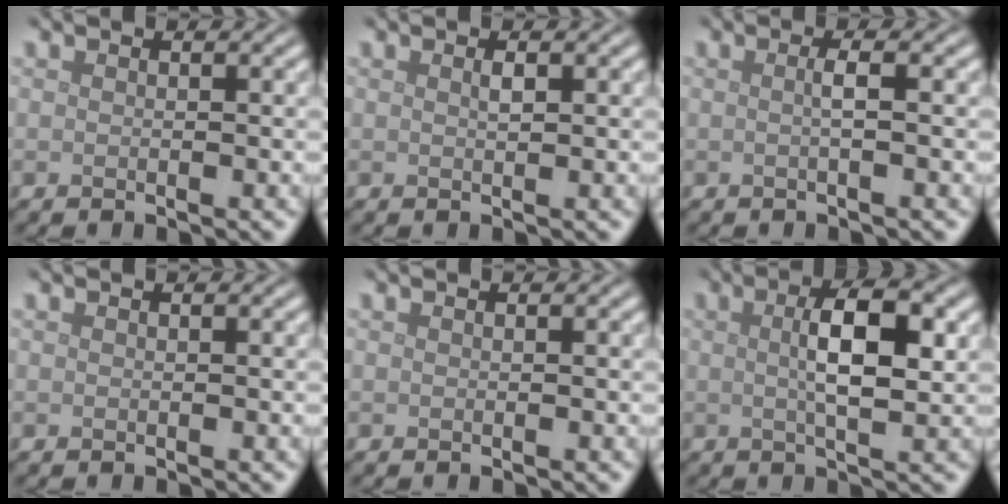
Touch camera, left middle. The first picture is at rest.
{"total": 0.8, "force": [0.3, 0.2, 0.7], "torque": [-0.014, 0.001, 0.006]}
{"total": 1.4, "force": [0.0, 0.3, 1.4], "torque": [-0.023, 0.003, -0.003]}
{"total": 0.0}
{"total": 0.0}
{"total": 5.3, "force": [0.9, 1.5, 5.0], "torque": [-0.085, 0.006, 0.013]}